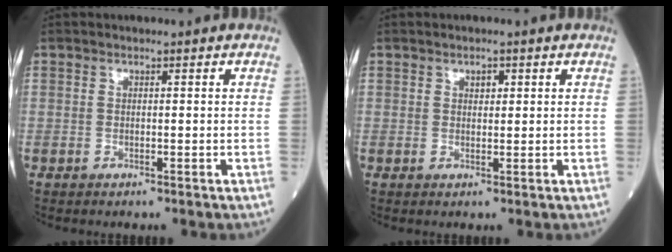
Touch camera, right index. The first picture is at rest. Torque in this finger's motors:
{"motor_torque": [0.03, 0.05, -0.01, 0.02]}